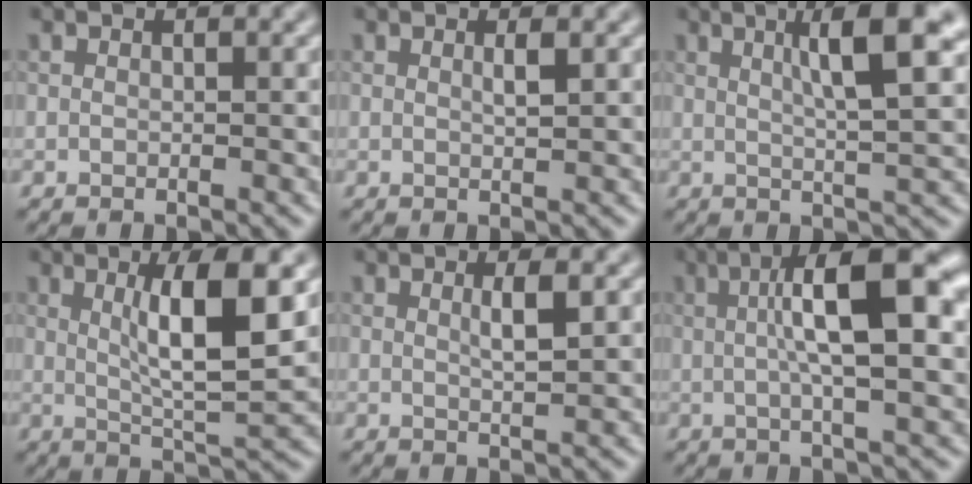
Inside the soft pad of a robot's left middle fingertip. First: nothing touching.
{"total": 0.9, "force": [0.4, 0.1, 0.8], "torque": [-0.013, 0.001, 0.005]}
{"total": 6.8, "force": [2.5, 1.2, 6.2], "torque": [-0.078, 0.010, 0.038]}
{"total": 7.1, "force": [1.7, 1.4, 6.8], "torque": [-0.109, -0.004, 0.032]}
{"total": 1.8, "force": [0.6, 0.2, 1.6], "torque": [-0.029, 0.000, 0.007]}
{"total": 10.2, "force": [1.7, 2.7, 9.7], "torque": [-0.137, 0.017, 0.020]}